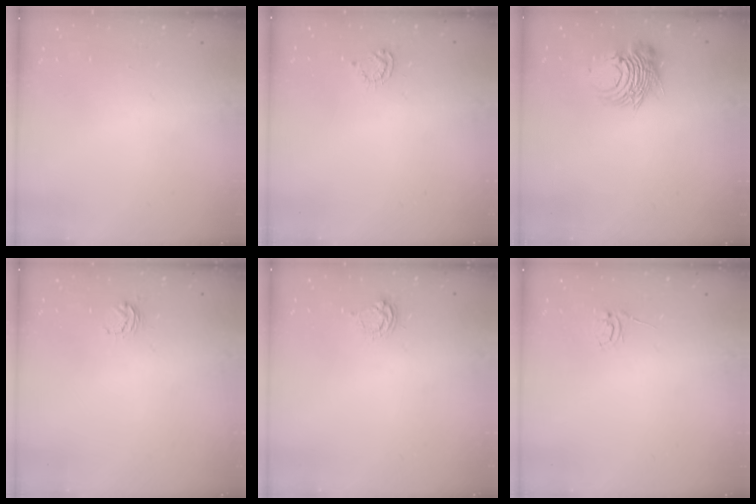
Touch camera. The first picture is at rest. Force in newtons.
{"total": 4.2, "press": 4.2, "slide": 0.3}
{"total": 10.7, "press": 10.7, "slide": 0.8}
{"total": 4.3, "press": 4.3, "slide": 0.3}
{"total": 4.0, "press": 4.0, "slide": 0.5}
{"total": 2.5, "press": 2.5, "slide": 0.2}